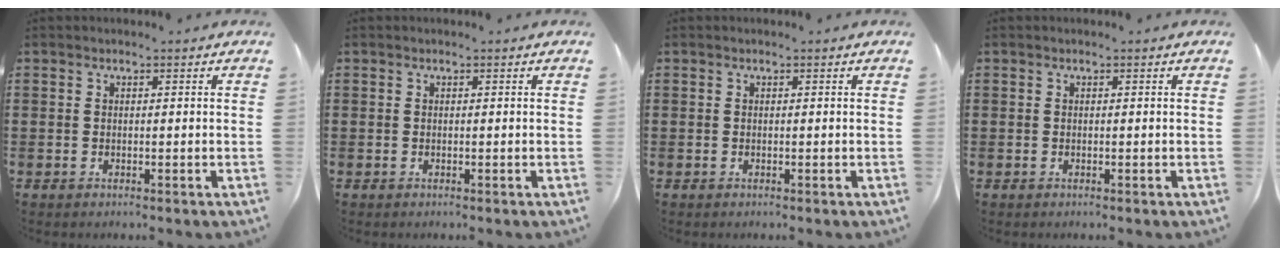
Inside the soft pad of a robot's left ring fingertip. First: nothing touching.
{"total": 0.0}
{"total": 0.0}
{"total": 0.0}